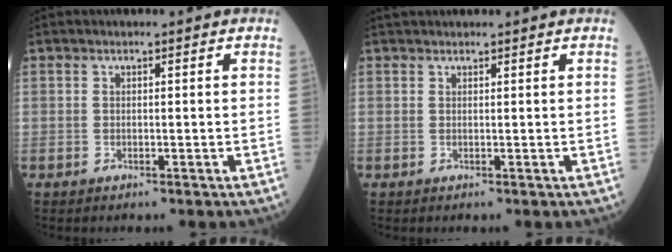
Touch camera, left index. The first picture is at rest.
{"total": 2.5, "force": [2.3, 0.3, 0.8], "torque": [-0.009, 0.032, 0.038]}